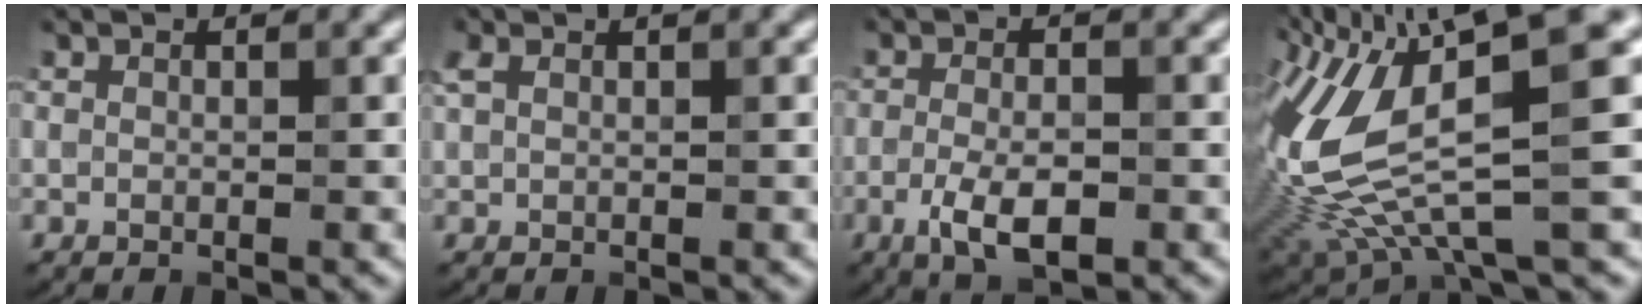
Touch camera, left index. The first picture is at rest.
{"total": 1.8, "force": [1.1, 0.6, 1.3], "torque": [-0.025, 0.006, 0.021]}
{"total": 4.5, "force": [-1.8, 1.7, 3.7], "torque": [-0.074, -0.004, -0.034]}
{"total": 12.1, "force": [1.8, 3.2, 11.5], "torque": [-0.244, -0.006, 0.047]}